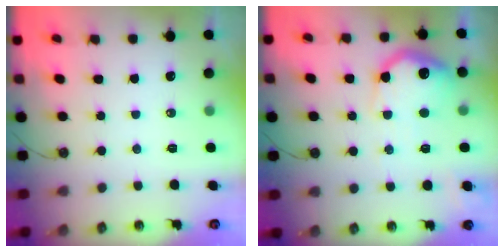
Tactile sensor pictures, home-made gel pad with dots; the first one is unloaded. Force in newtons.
{"total": 17.7, "press": 17.7, "slide": 1.1}